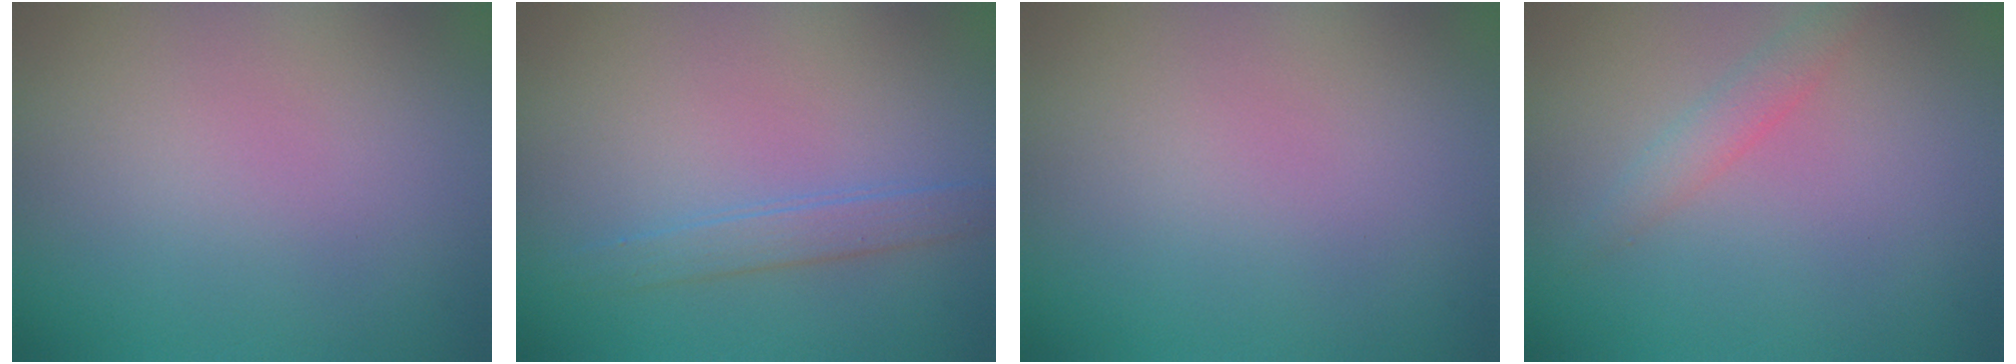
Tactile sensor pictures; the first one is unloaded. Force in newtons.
{"total": 1.7, "press": 1.7, "slide": 0.0}
{"total": 0.0}
{"total": 1.6, "press": 1.6, "slide": 0.0}